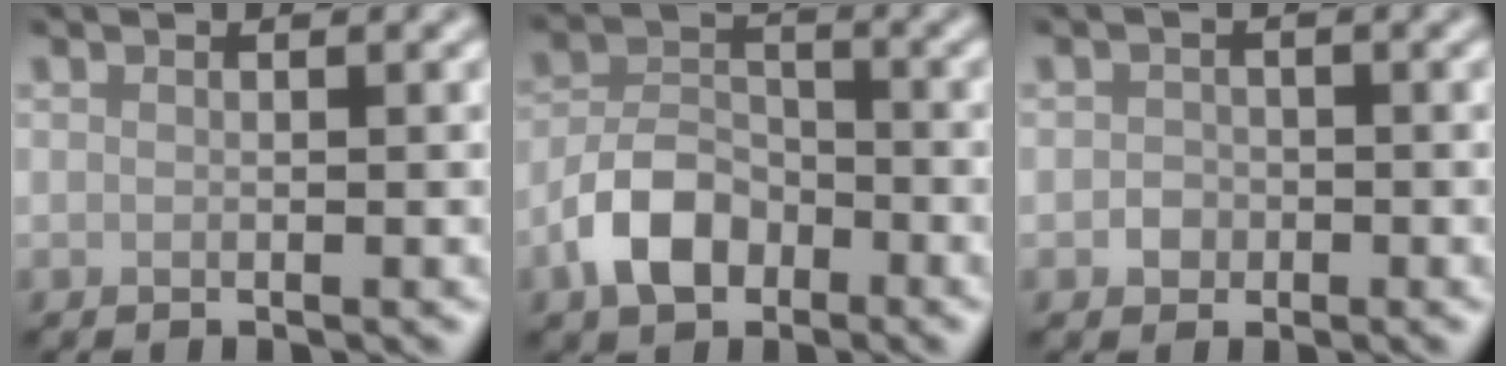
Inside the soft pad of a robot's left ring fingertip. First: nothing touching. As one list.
[{"total": 5.0, "force": [-2.6, 3.2, 2.8], "torque": [-0.052, 0.004, -0.056]}, {"total": 1.3, "force": [-0.4, 1.2, 0.3], "torque": [0.003, -0.001, -0.010]}]